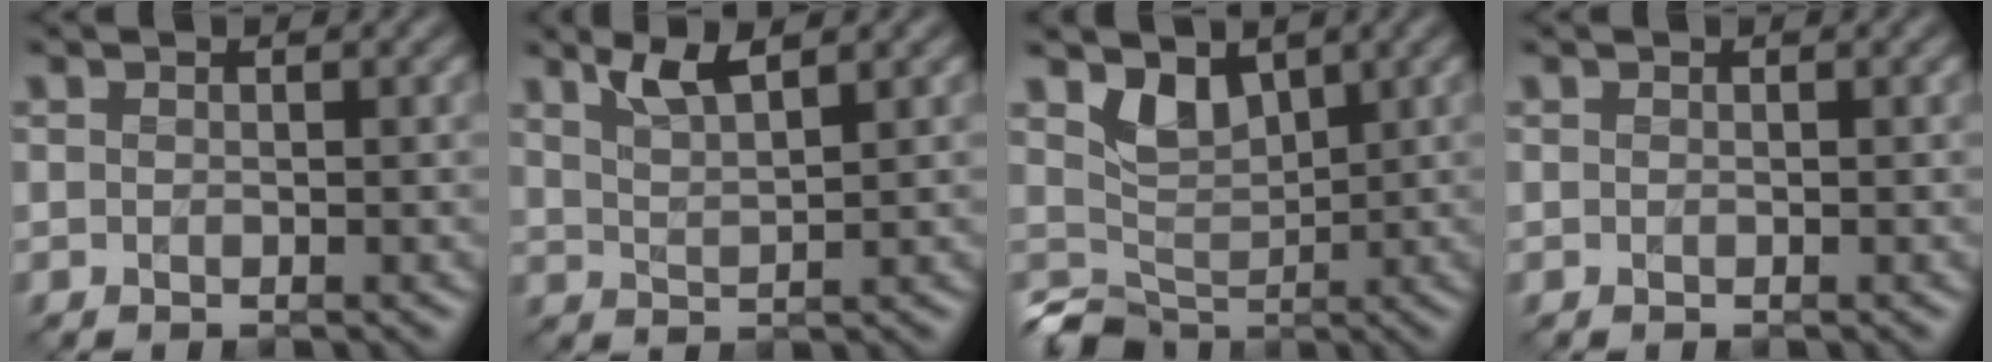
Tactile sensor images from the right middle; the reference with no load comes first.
{"total": 2.9, "force": [2.2, 0.6, 1.9], "torque": [-0.034, 0.000, 0.043]}
{"total": 3.1, "force": [0.6, 2.6, 1.5], "torque": [-0.023, -0.010, 0.016]}
{"total": 0.0}